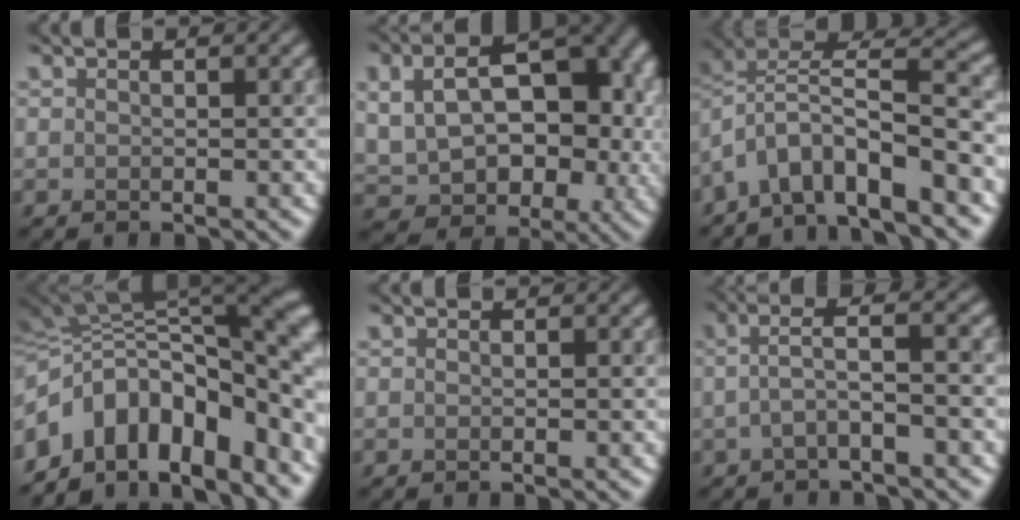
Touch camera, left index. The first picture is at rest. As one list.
[{"total": 10.8, "force": [-0.6, 7.5, 7.6], "torque": [-0.124, -0.018, 0.050]}, {"total": 7.1, "force": [-5.0, 1.3, 4.8], "torque": [-0.094, 0.005, -0.059]}, {"total": 13.5, "force": [-5.0, 7.3, 10.3], "torque": [-0.180, -0.003, -0.035]}, {"total": 0.8, "force": [-0.4, -0.5, -0.5], "torque": [0.004, -0.008, 0.002]}, {"total": 2.1, "force": [-1.1, -1.0, 1.5], "torque": [-0.056, -0.002, 0.019]}]